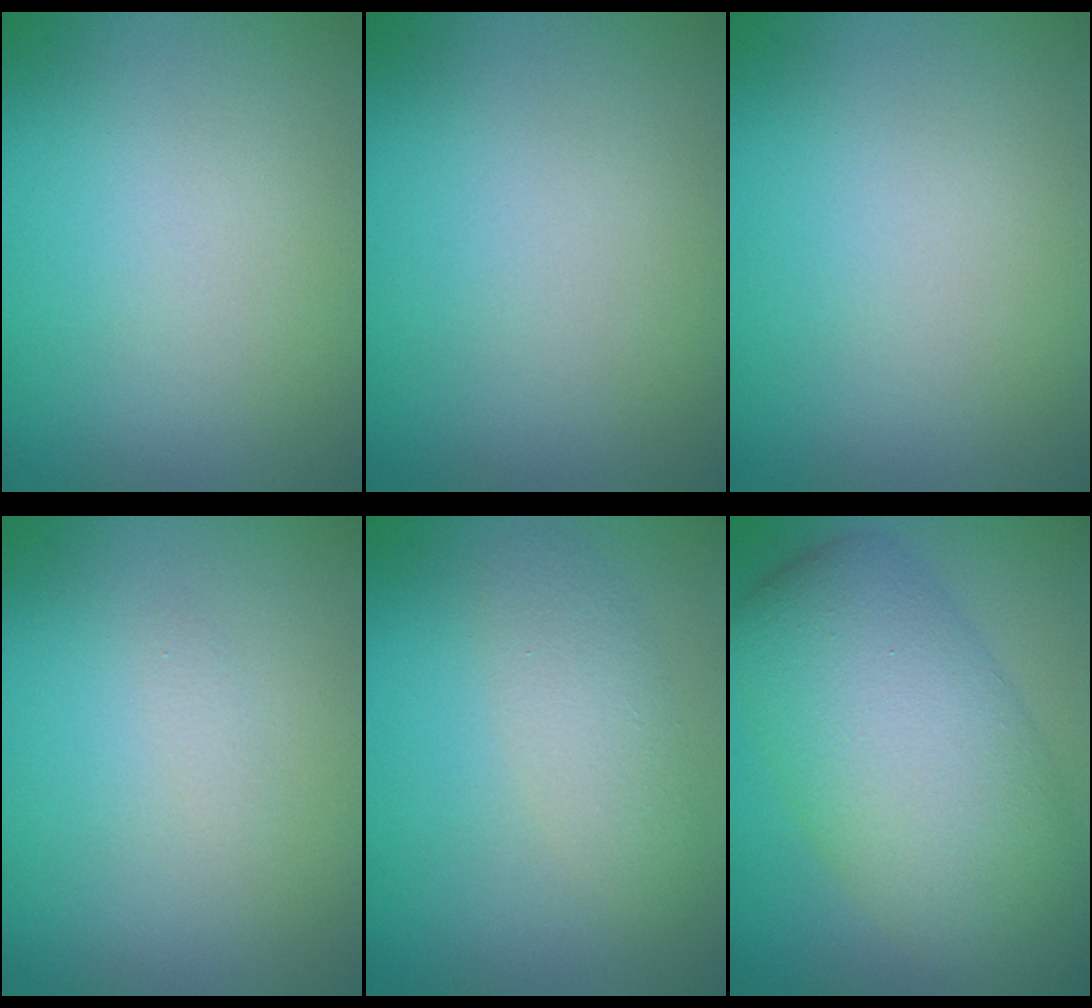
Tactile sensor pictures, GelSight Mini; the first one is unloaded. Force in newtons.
{"total": 0.0}
{"total": 0.0}
{"total": 0.5, "press": 0.5, "slide": 0.0}
{"total": 2.6, "press": 2.6, "slide": 0.1}
{"total": 10.0, "press": 10.0, "slide": 0.4}